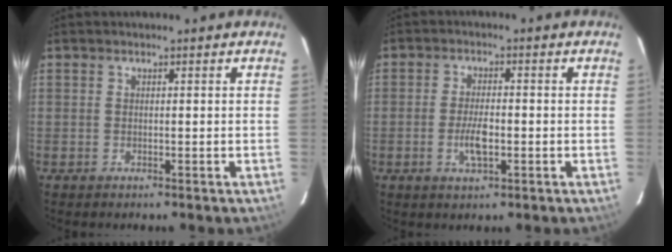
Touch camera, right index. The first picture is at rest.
{"total": 5.0, "force": [-1.4, 1.9, 4.4], "torque": [-0.089, -0.003, -0.024]}